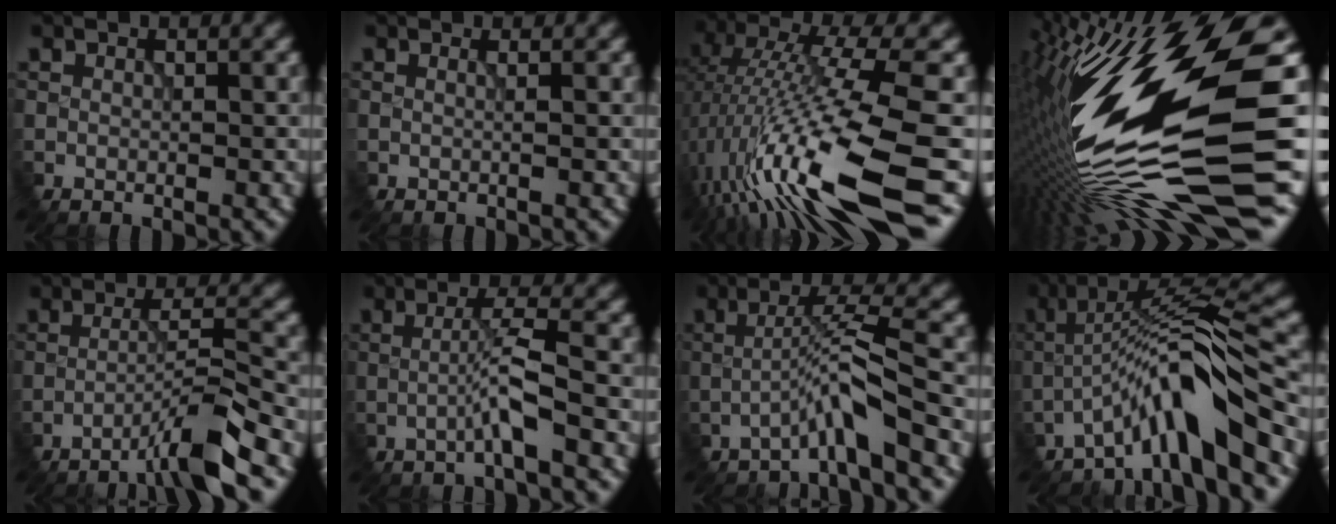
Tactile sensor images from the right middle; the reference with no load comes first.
{"total": 1.0, "force": [0.3, 0.5, 0.8], "torque": [-0.007, -0.001, -0.006]}
{"total": 15.9, "force": [-5.7, 2.7, 14.6], "torque": [-0.277, 0.000, -0.087]}
{"total": 19.1, "force": [-0.9, 3.7, 18.7], "torque": [-0.322, -0.020, -0.021]}
{"total": 5.0, "force": [-3.3, -0.1, 3.7], "torque": [-0.059, 0.015, -0.073]}
{"total": 3.3, "force": [-1.2, 0.0, 3.1], "torque": [-0.060, 0.011, -0.031]}
{"total": 4.1, "force": [-2.5, -0.2, 3.3], "torque": [-0.061, 0.022, -0.057]}
{"total": 7.9, "force": [-4.9, 0.9, 6.2], "torque": [-0.107, 0.021, -0.091]}